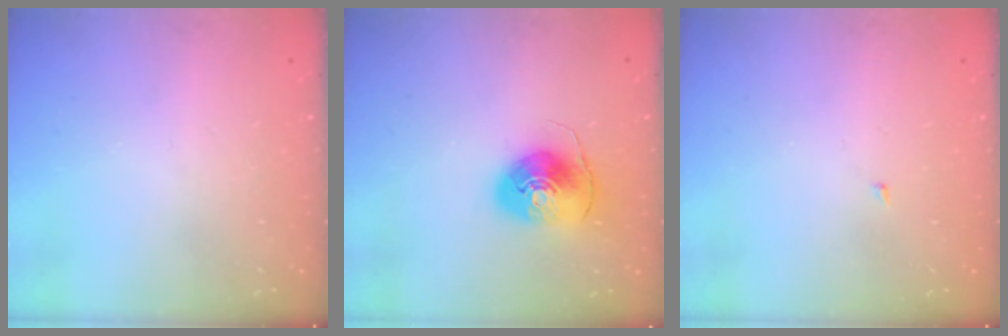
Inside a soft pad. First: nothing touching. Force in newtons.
{"total": 8.4, "press": 8.3, "slide": 1.5}
{"total": 1.4, "press": 1.3, "slide": 0.1}